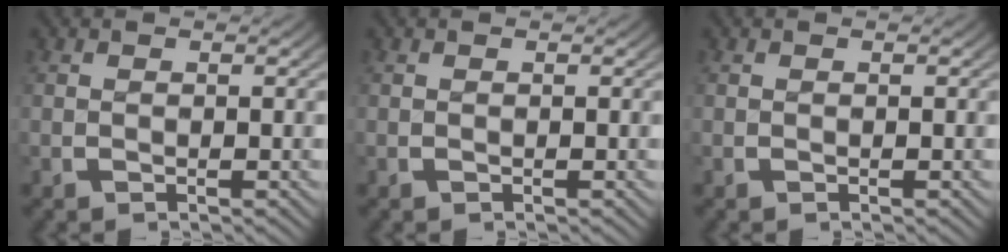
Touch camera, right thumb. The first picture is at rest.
{"total": 0.0}
{"total": 0.0}